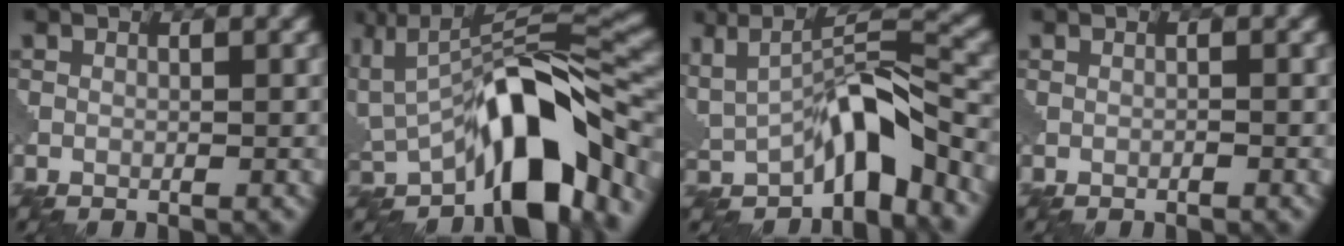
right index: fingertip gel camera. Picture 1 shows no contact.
{"total": 11.0, "force": [-4.2, 4.7, 9.0], "torque": [-0.110, 0.018, -0.083]}
{"total": 6.9, "force": [-2.3, 2.2, 6.1], "torque": [-0.088, 0.005, -0.042]}
{"total": 0.0}